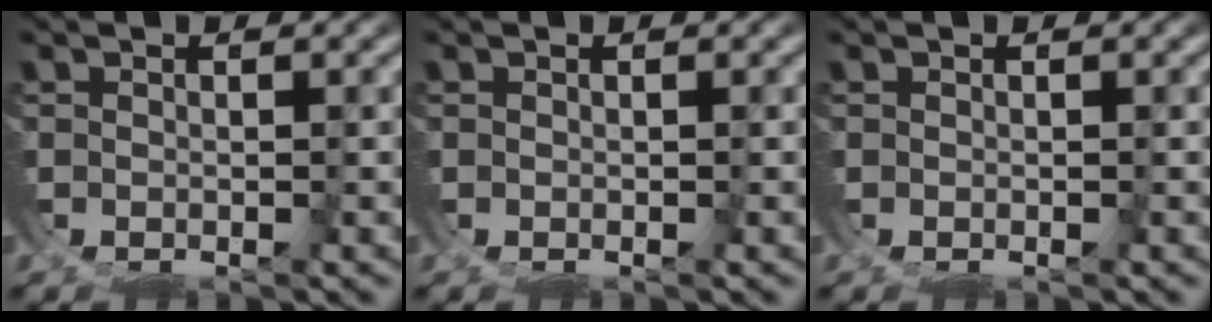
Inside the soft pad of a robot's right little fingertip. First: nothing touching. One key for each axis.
{"total": 0.0}
{"total": 0.0}